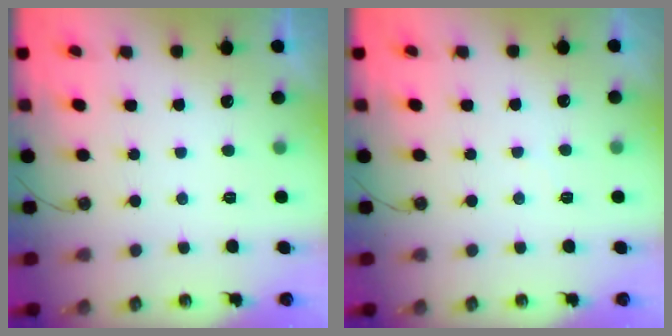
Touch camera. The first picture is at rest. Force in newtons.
{"total": 3.8, "press": 3.7, "slide": 0.6}